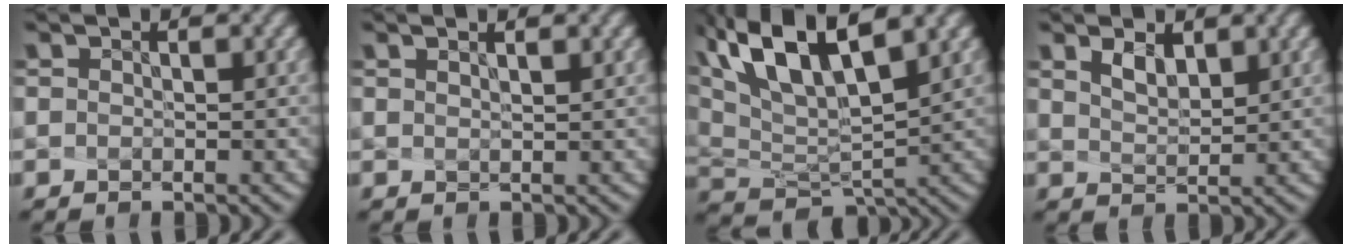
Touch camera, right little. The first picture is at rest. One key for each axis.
{"total": 1.5, "fx": 1.0, "fy": 0.0, "fz": 1.1, "tx": -0.025, "ty": -0.002, "tz": 0.029}
{"total": 10.1, "fx": 5.8, "fy": 3.1, "fz": 7.6, "tx": -0.162, "ty": 0.014, "tz": 0.110}
{"total": 1.4, "fx": 1.1, "fy": 0.2, "fz": 0.8, "tx": -0.019, "ty": -0.006, "tz": 0.026}